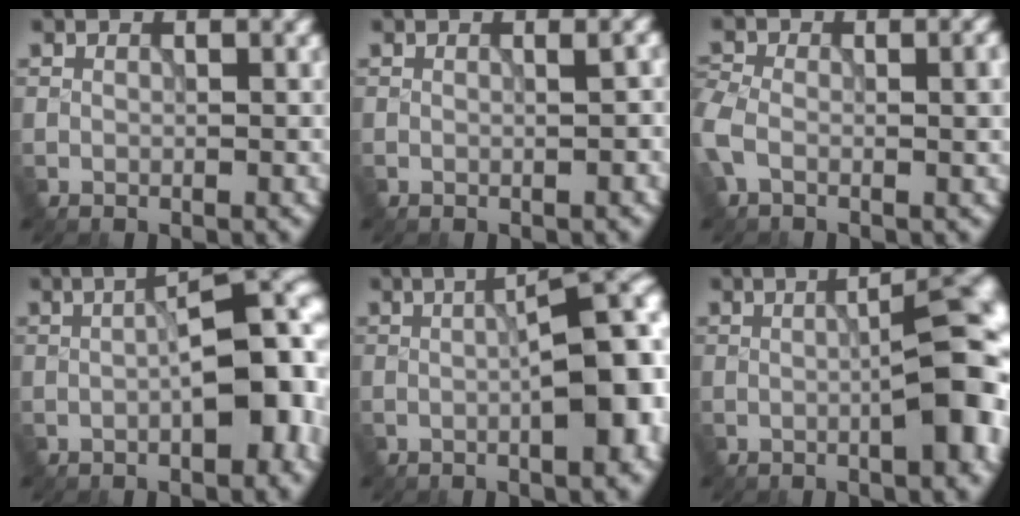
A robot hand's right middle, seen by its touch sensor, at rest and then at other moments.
{"total": 1.2, "force": [0.1, 0.2, 1.2], "torque": [-0.015, 0.005, 0.001]}
{"total": 5.6, "force": [-0.5, 3.3, 4.5], "torque": [-0.086, -0.004, -0.016]}
{"total": 9.0, "force": [-0.8, 3.7, 8.2], "torque": [-0.079, 0.007, -0.014]}
{"total": 8.2, "force": [-0.4, 2.1, 7.9], "torque": [-0.091, 0.003, -0.003]}
{"total": 8.9, "force": [-0.4, 2.1, 8.6], "torque": [-0.089, 0.007, -0.003]}